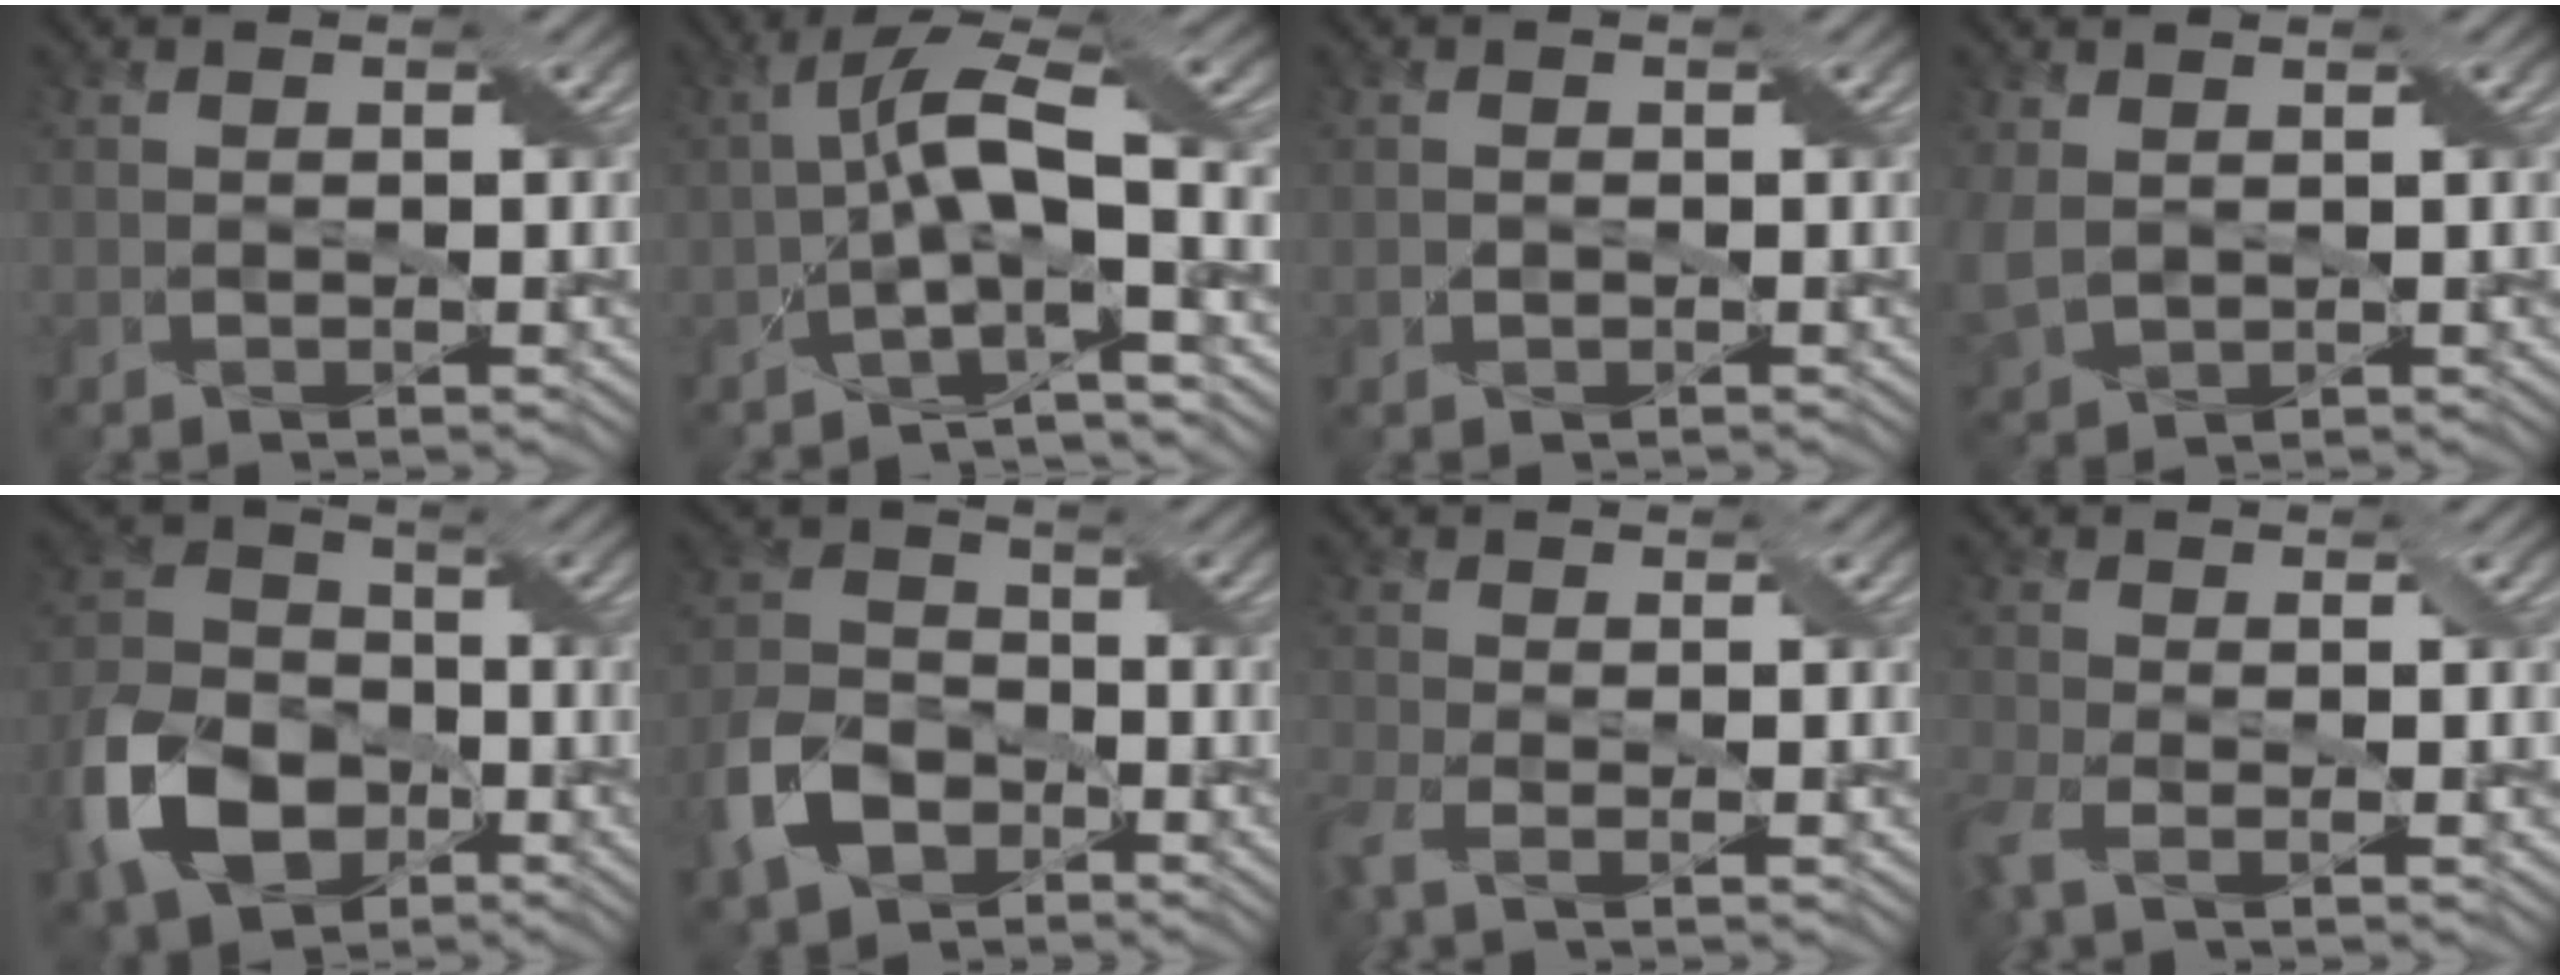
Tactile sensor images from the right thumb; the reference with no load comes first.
{"total": 9.3, "force": [-1.8, 2.6, 8.7], "torque": [-0.161, 0.012, -0.045]}
{"total": 0.6, "force": [-0.4, 0.4, -0.2], "torque": [0.001, -0.003, -0.008]}
{"total": 4.0, "force": [0.8, 2.9, 2.6], "torque": [-0.077, -0.003, 0.020]}
{"total": 12.0, "force": [-5.3, 8.5, 6.6], "torque": [-0.165, -0.013, -0.123]}
{"total": 8.1, "force": [-4.4, 5.5, 3.9], "torque": [-0.098, -0.009, -0.104]}
{"total": 3.6, "force": [-1.8, 1.1, 2.9], "torque": [-0.078, -0.006, -0.045]}
{"total": 3.9, "force": [-1.9, 1.4, 3.2], "torque": [-0.085, -0.006, -0.046]}